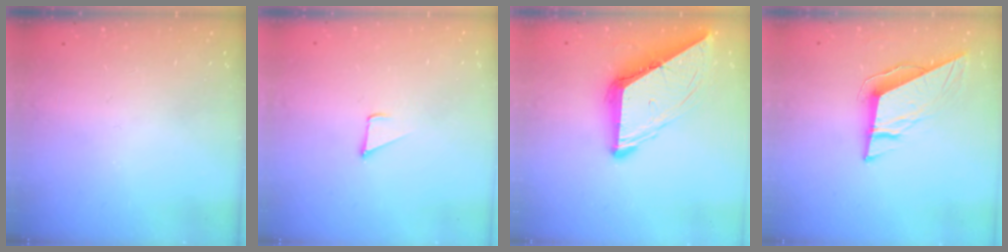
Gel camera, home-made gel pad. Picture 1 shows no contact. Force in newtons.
{"total": 2.3, "press": 2.3, "slide": 0.2}
{"total": 10.6, "press": 10.5, "slide": 1.3}
{"total": 9.3, "press": 9.2, "slide": 1.3}